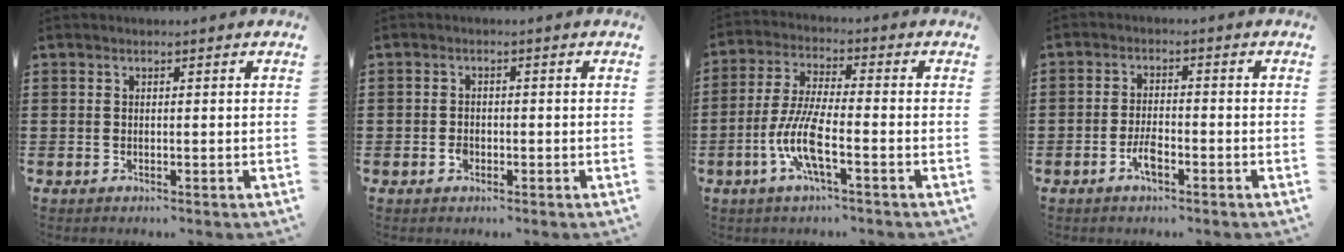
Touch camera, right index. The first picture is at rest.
{"total": 1.6, "force": [-0.7, 1.1, 0.9], "torque": [-0.019, 0.000, -0.014]}
{"total": 8.6, "force": [-3.4, 1.8, 7.7], "torque": [-0.174, -0.014, -0.069]}
{"total": 3.6, "force": [-1.9, 1.3, 2.8], "torque": [-0.062, -0.001, -0.038]}